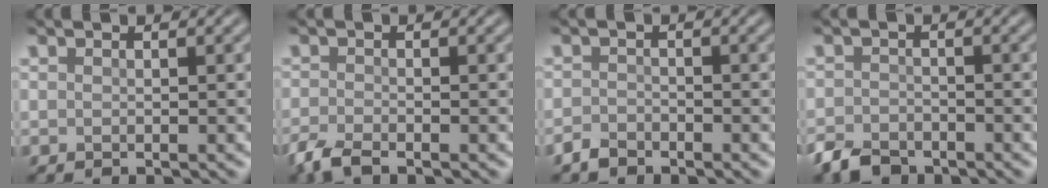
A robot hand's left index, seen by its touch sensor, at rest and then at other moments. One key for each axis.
{"total": 2.5, "fx": -2.0, "fy": 0.7, "fz": 1.5, "tx": -0.034, "ty": -0.008, "tz": -0.047}
{"total": 1.5, "fx": -1.3, "fy": 0.7, "fz": 0.4, "tx": -0.005, "ty": 0.002, "tz": -0.029}
{"total": 3.2, "fx": -2.6, "fy": 1.5, "fz": 1.1, "tx": -0.020, "ty": -0.006, "tz": -0.058}